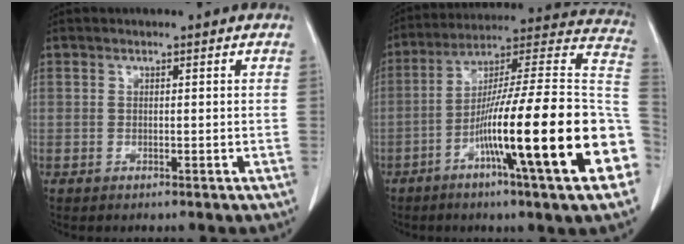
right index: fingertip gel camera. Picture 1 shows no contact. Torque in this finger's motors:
{"motor_torque": [2.05, -0.09, 1.05, 0.21]}